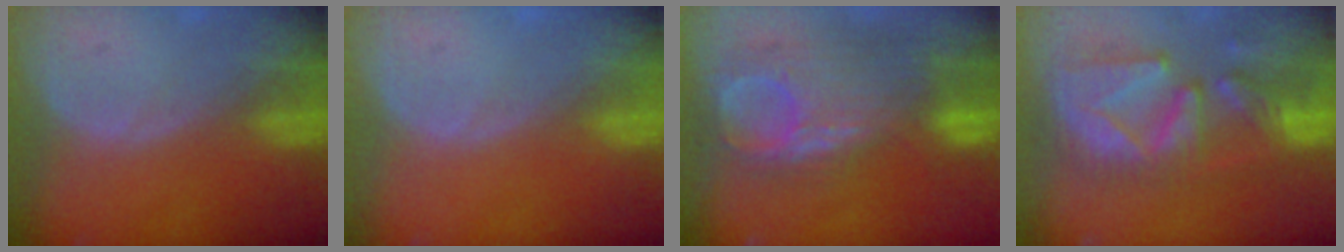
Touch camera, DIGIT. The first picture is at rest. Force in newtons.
{"total": 0.0}
{"total": 11.3, "press": 10.5, "slide": 4.3}
{"total": 12.1, "press": 11.0, "slide": 5.1}